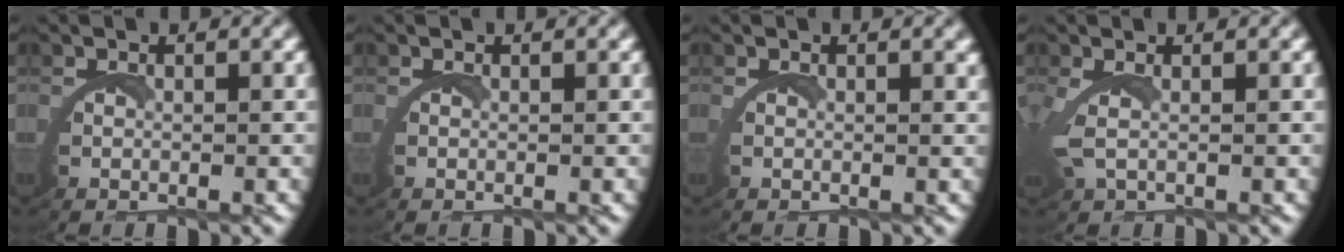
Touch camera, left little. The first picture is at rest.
{"total": 0.0}
{"total": 0.9, "force": [0.7, 0.2, 0.6], "torque": [-0.016, 0.000, 0.010]}
{"total": 2.0, "force": [0.7, 0.5, 1.9], "torque": [-0.058, -0.007, 0.018]}